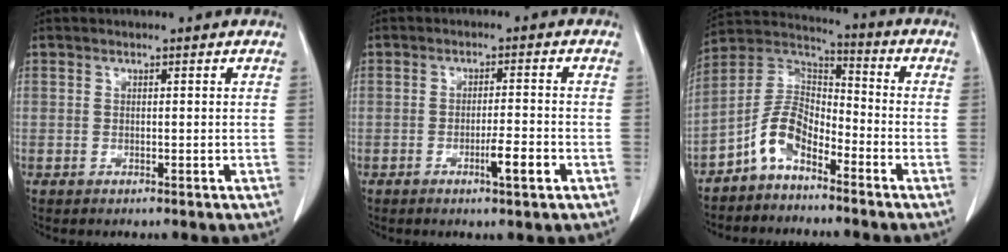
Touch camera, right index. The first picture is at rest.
{"total": 4.2, "force": [-1.9, 0.2, 3.7], "torque": [-0.059, -0.003, -0.029]}
{"total": 8.2, "force": [-5.0, 3.8, 5.2], "torque": [-0.110, 0.027, -0.103]}